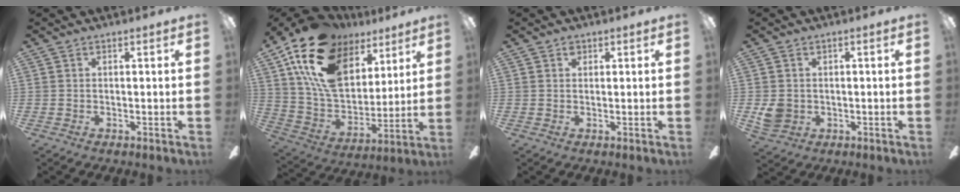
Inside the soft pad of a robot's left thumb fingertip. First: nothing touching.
{"total": 21.4, "force": [11.9, 12.9, 12.2], "torque": [-0.234, -0.058, 0.218]}
{"total": 1.5, "force": [0.8, 1.0, 0.7], "torque": [-0.008, 0.000, 0.013]}
{"total": 4.4, "force": [0.0, 3.9, 2.0], "torque": [-0.036, 0.004, 0.003]}